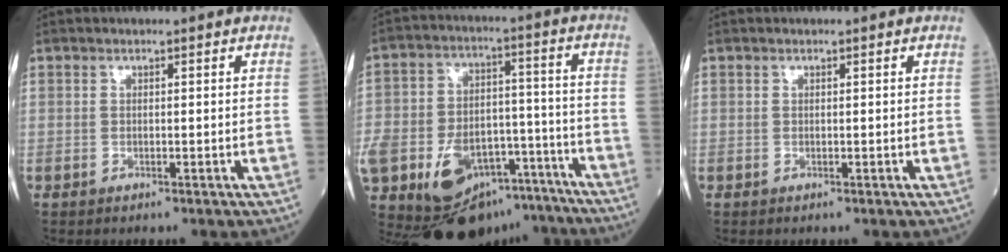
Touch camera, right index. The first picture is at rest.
{"total": 23.0, "force": [-14.0, 13.6, 12.2], "torque": [-0.283, 0.027, -0.206]}
{"total": 0.0}